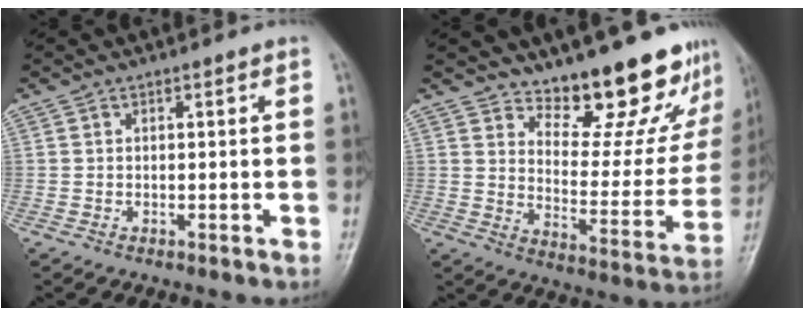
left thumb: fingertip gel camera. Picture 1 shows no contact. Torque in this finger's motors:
{"motor_torque": [0.57, 0.34, 0.13, -0.79, 0.07]}